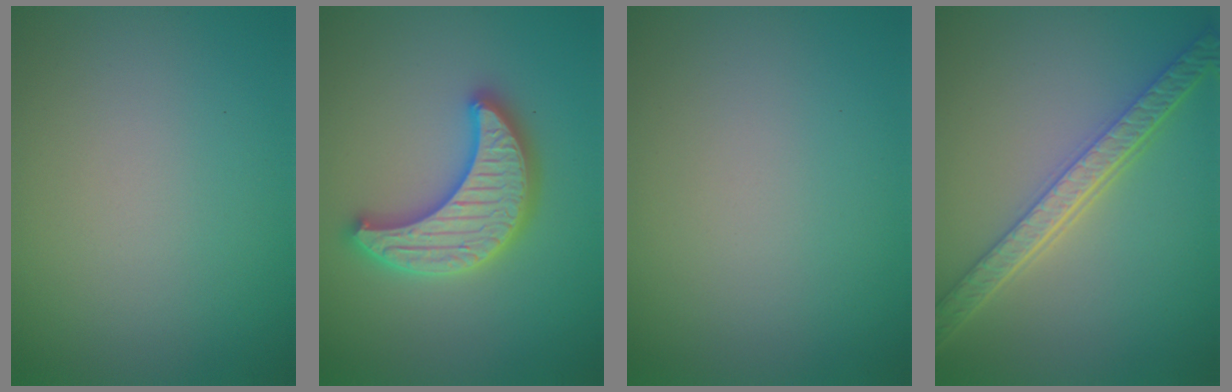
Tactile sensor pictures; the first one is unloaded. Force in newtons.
{"total": 5.3, "press": 5.2, "slide": 0.9}
{"total": 0.0}
{"total": 5.1, "press": 4.2, "slide": 2.9}